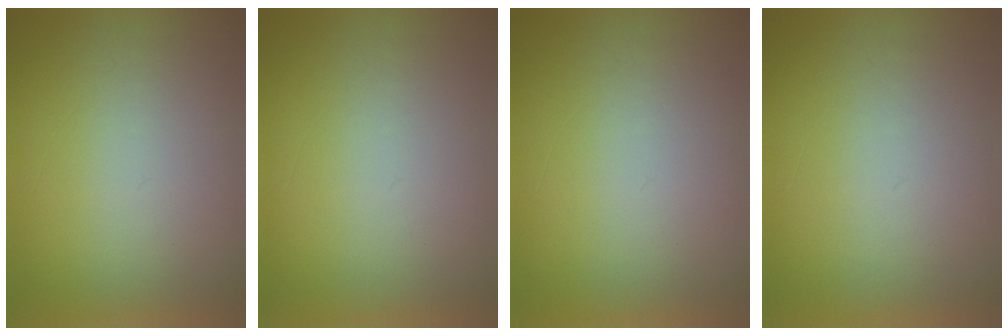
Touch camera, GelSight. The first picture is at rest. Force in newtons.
{"total": 0.0}
{"total": 1.0}
{"total": 1.2}